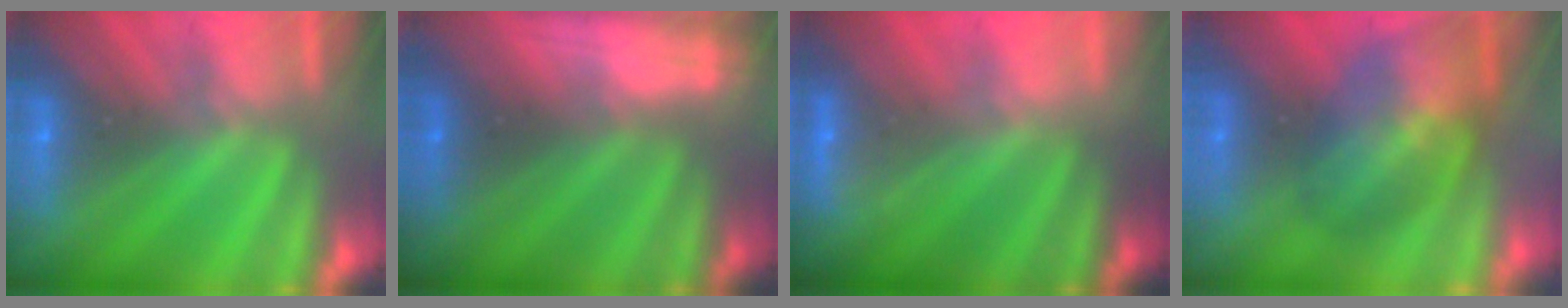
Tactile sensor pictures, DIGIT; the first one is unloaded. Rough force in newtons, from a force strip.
{"total": 2.8}
{"total": 1.9}
{"total": 6.4}